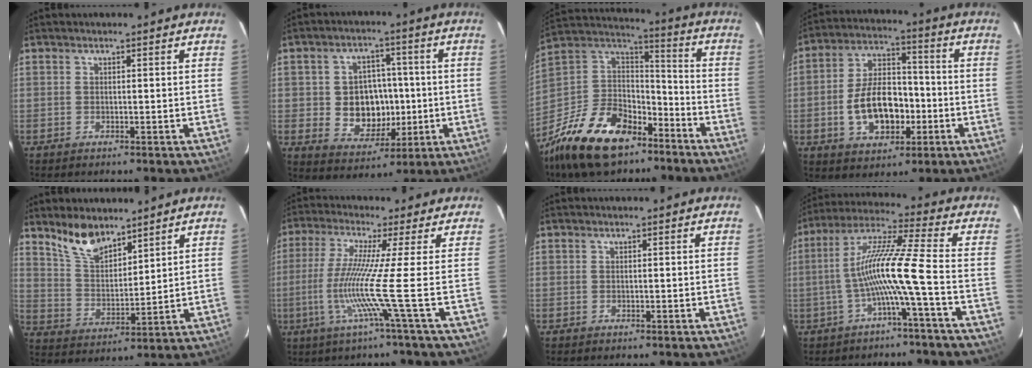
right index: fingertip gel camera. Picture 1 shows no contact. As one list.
[{"total": 10.4, "force": [-0.9, 8.8, 5.5], "torque": [-0.121, 0.014, 0.004]}, {"total": 23.0, "force": [-14.6, 12.8, 12.2], "torque": [-0.273, 0.014, -0.239]}, {"total": 13.1, "force": [-3.4, 8.0, 9.9], "torque": [-0.197, 0.023, -0.046]}, {"total": 9.2, "force": [7.3, 3.5, 4.4], "torque": [-0.082, 0.007, 0.148]}, {"total": 9.4, "force": [-2.5, -3.6, 8.3], "torque": [-0.168, -0.016, -0.049]}, {"total": 0.0}, {"total": 11.2, "force": [-3.4, -1.6, 10.6], "torque": [-0.206, 0.010, -0.062]}]